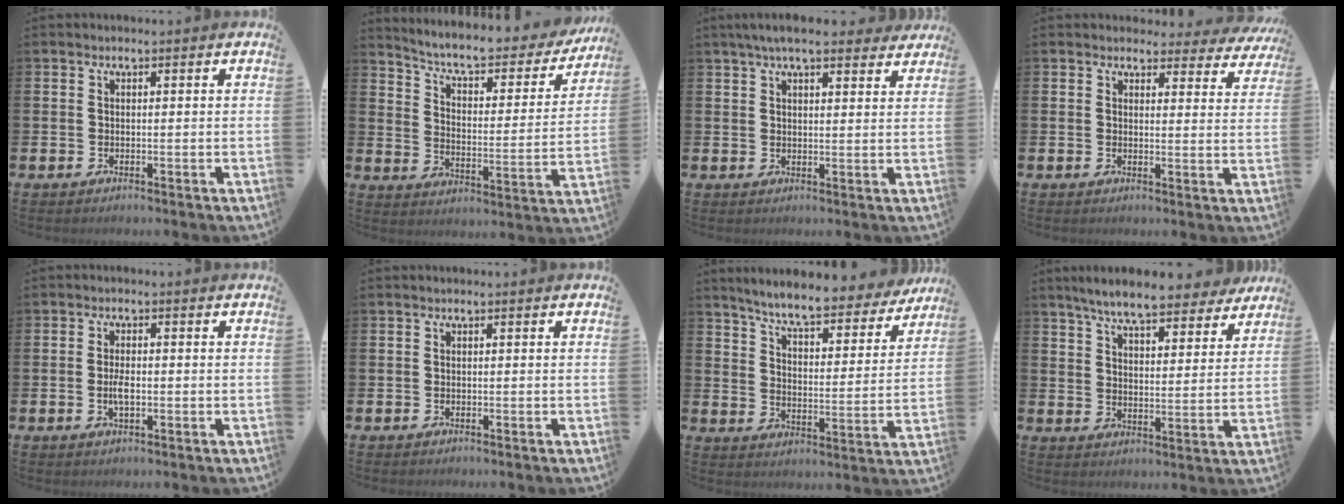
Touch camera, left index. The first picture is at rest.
{"total": 6.7, "force": [5.8, 1.9, 2.7], "torque": [-0.077, -0.044, 0.091]}
{"total": 5.5, "force": [4.8, 1.1, 2.5], "torque": [-0.055, -0.012, 0.087]}
{"total": 3.2, "force": [2.9, 1.2, 0.1], "torque": [0.007, -0.024, 0.046]}
{"total": 2.5, "force": [-0.3, 1.0, 2.3], "torque": [-0.041, -0.002, -0.007]}
{"total": 0.0}
{"total": 7.4, "force": [6.8, 0.7, 2.6], "torque": [-0.073, -0.047, 0.113]}
{"total": 8.3, "force": [7.6, 1.2, 3.0], "torque": [-0.073, -0.041, 0.133]}